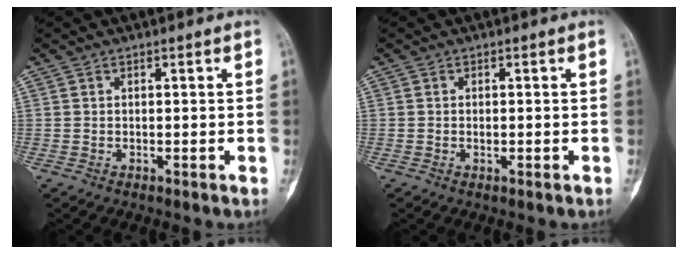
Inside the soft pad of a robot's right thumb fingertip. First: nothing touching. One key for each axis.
{"total": 0.7, "fx": -0.1, "fy": 0.5, "fz": 0.5, "tx": -0.004, "ty": 0.002, "tz": -0.001}